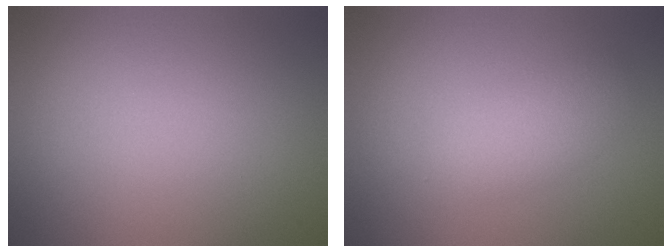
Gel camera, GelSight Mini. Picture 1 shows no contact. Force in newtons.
{"total": 2.4, "press": 2.4, "slide": 0.2}